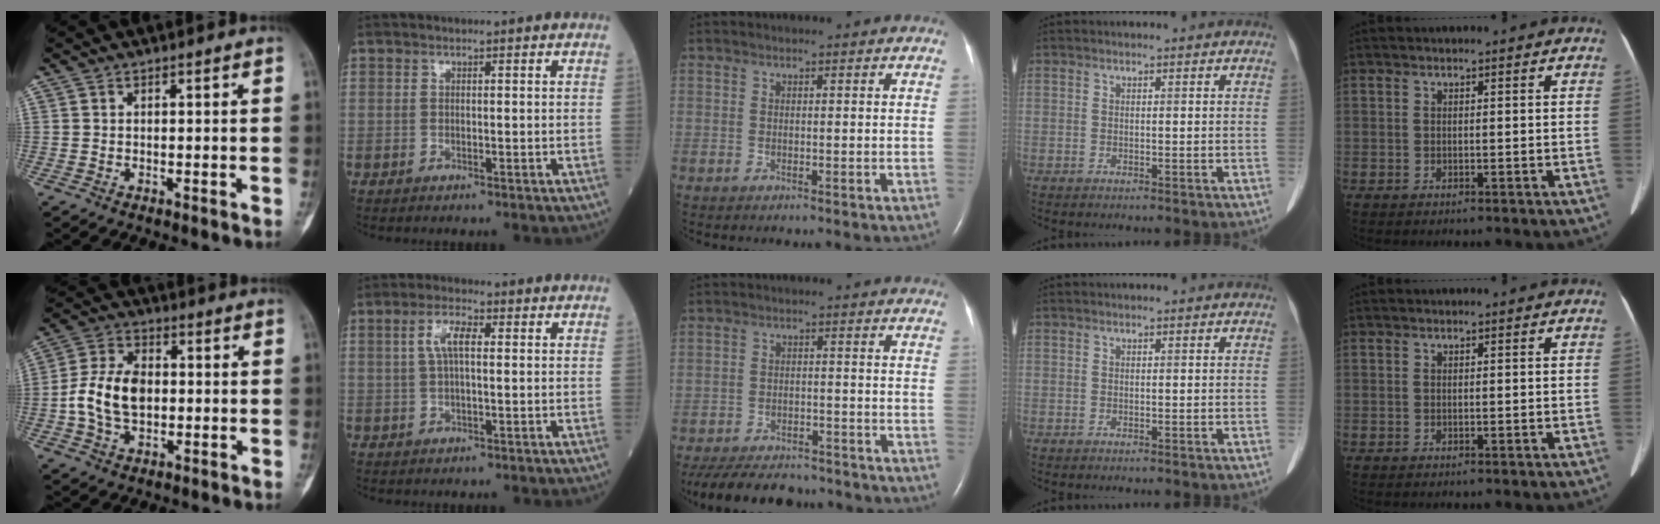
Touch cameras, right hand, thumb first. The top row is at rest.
{"thumb": {"total": 11.2, "force": [-0.7, 7.3, 8.4], "torque": [-0.153, 0.020, -0.019]}, "index": {"total": 4.7, "force": [1.1, 1.4, 4.4], "torque": [-0.091, 0.015, 0.023]}, "middle": {"total": 14.8, "force": [-12.8, 4.9, 5.6], "torque": [-0.131, -0.012, -0.181]}}